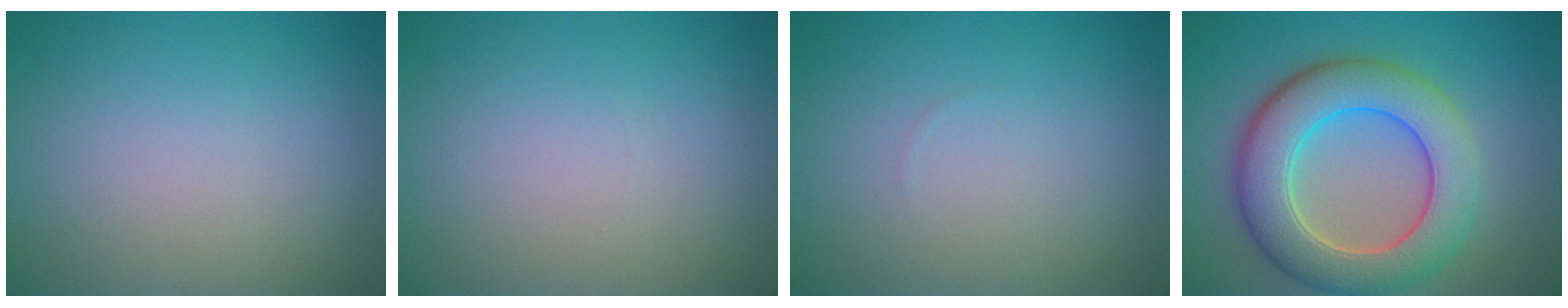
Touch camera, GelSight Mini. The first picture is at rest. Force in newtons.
{"total": 0.0}
{"total": 0.0}
{"total": 8.8, "press": 8.8, "slide": 0.8}